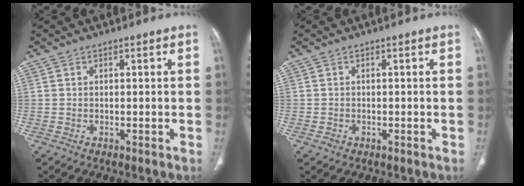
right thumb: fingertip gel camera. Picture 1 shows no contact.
{"total": 1.0, "force": [-0.4, 0.9, 0.4], "torque": [-0.006, 0.005, -0.005]}